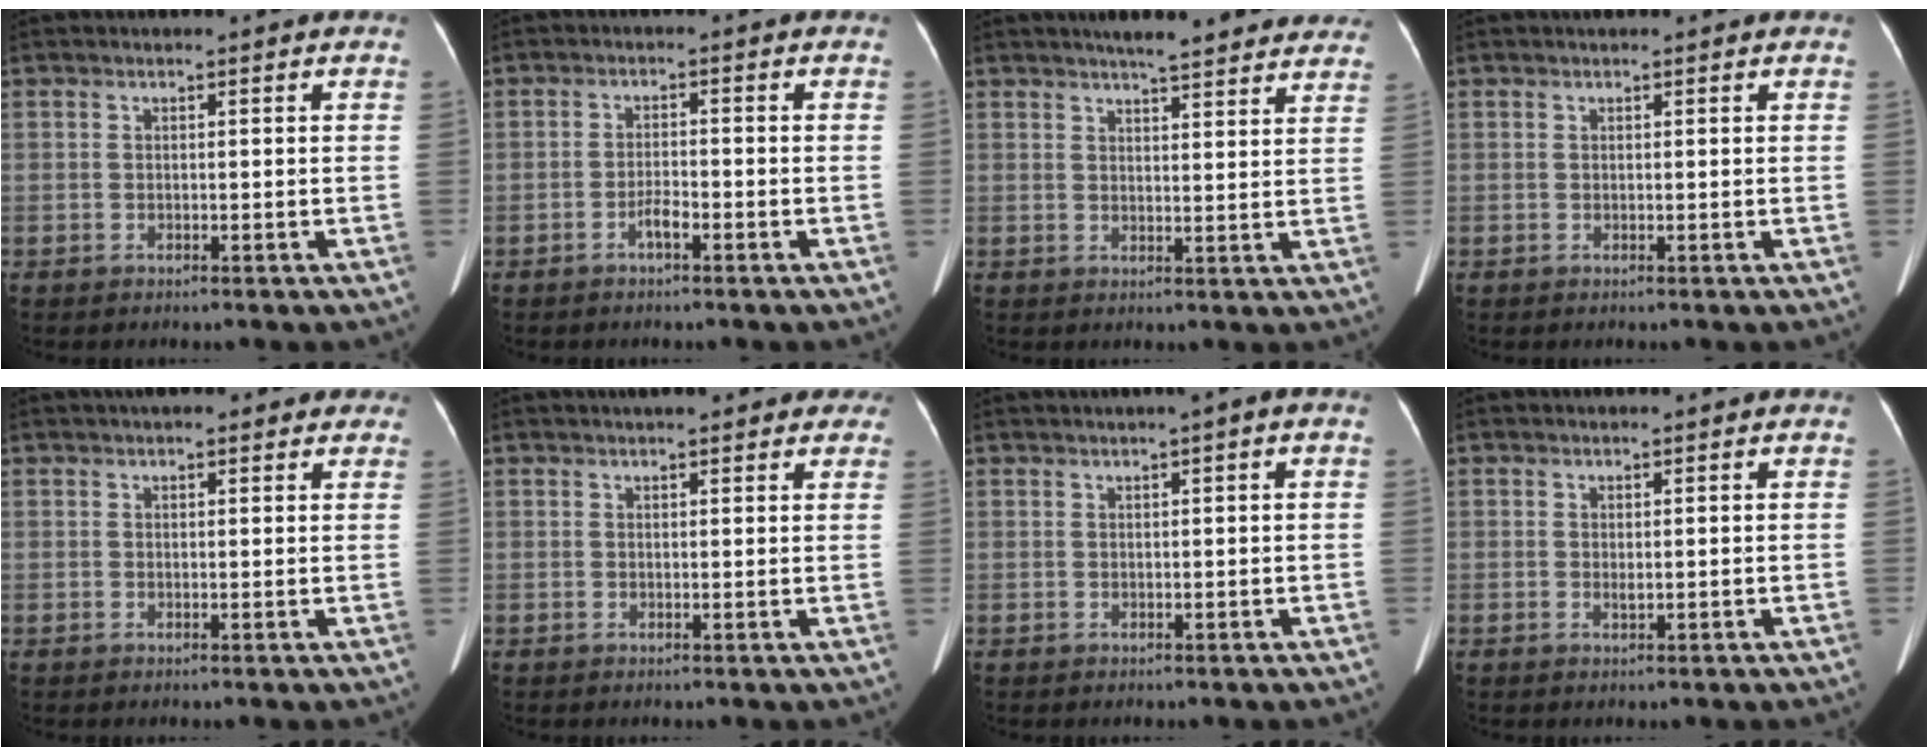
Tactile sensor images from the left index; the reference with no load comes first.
{"total": 2.1, "force": [-1.4, 0.3, 1.5], "torque": [-0.027, 0.002, -0.027]}
{"total": 13.2, "force": [11.6, 2.0, 6.1], "torque": [-0.065, 0.010, 0.130]}
{"total": 1.3, "force": [1.1, 0.3, 0.8], "torque": [-0.007, 0.019, 0.011]}
{"total": 7.0, "force": [5.4, 2.2, 3.9], "torque": [-0.040, 0.025, 0.064]}
{"total": 9.6, "force": [7.9, 2.7, 4.9], "torque": [-0.042, 0.017, 0.084]}
{"total": 2.3, "force": [1.0, 0.0, 2.1], "torque": [-0.037, 0.010, 0.016]}
{"total": 0.6, "force": [0.1, 0.1, 0.5], "torque": [-0.013, -0.002, 0.003]}